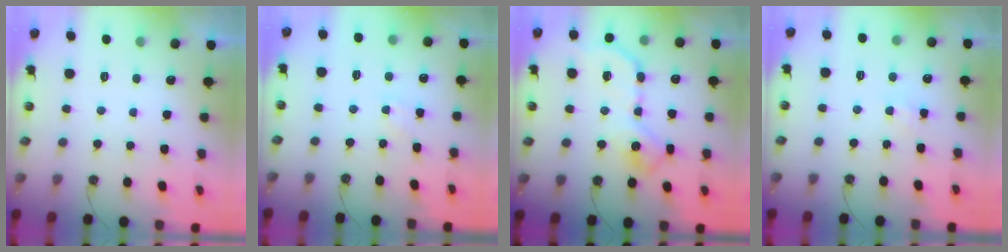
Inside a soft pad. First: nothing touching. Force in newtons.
{"total": 5.4, "press": 5.3, "slide": 0.7}
{"total": 13.1, "press": 13.1, "slide": 0.6}
{"total": 5.0, "press": 4.9, "slide": 0.7}